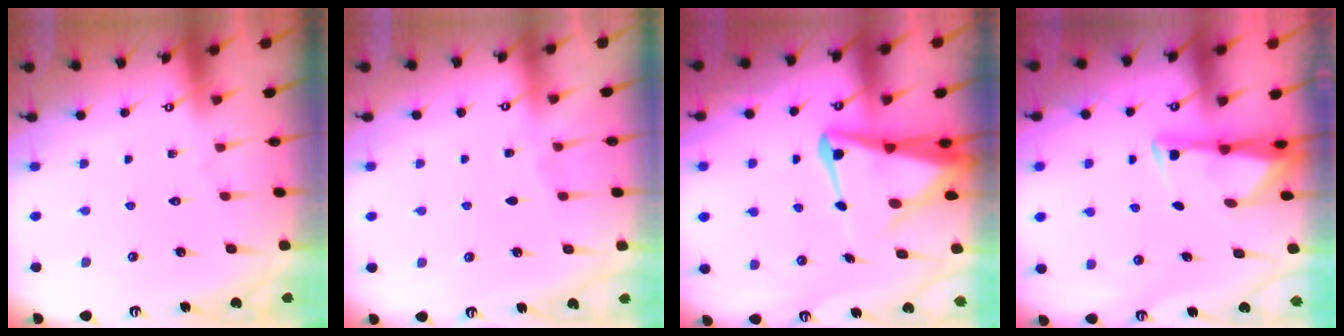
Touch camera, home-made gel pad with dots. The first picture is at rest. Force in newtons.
{"total": 1.9, "press": 1.9, "slide": 0.3}
{"total": 7.9, "press": 7.9, "slide": 0.7}
{"total": 3.2, "press": 3.2, "slide": 0.4}